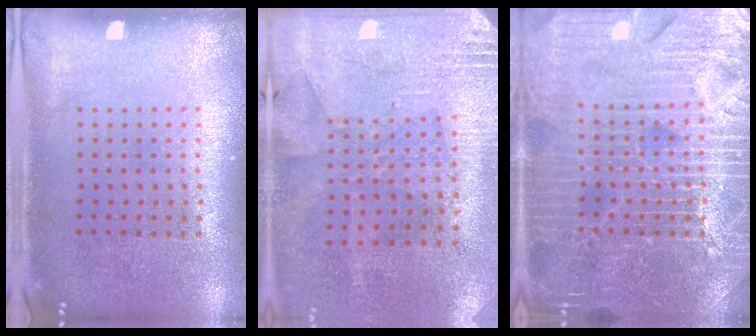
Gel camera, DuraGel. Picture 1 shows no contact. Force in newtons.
{"total": 2.7, "press": 2.2, "slide": 1.5}
{"total": 7.0, "press": 6.9, "slide": 0.9}